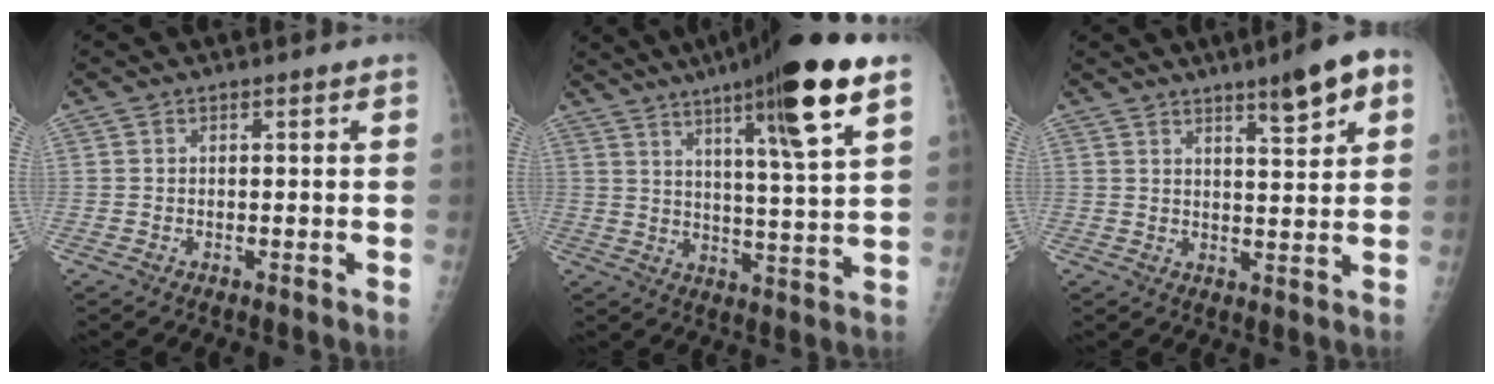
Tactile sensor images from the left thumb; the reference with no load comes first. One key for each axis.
{"total": 17.8, "fx": 9.9, "fy": 1.4, "fz": 14.8, "tx": -0.218, "ty": -0.042, "tz": 0.149}
{"total": 8.4, "fx": 4.5, "fy": 1.5, "fz": 6.9, "tx": -0.091, "ty": -0.014, "tz": 0.066}